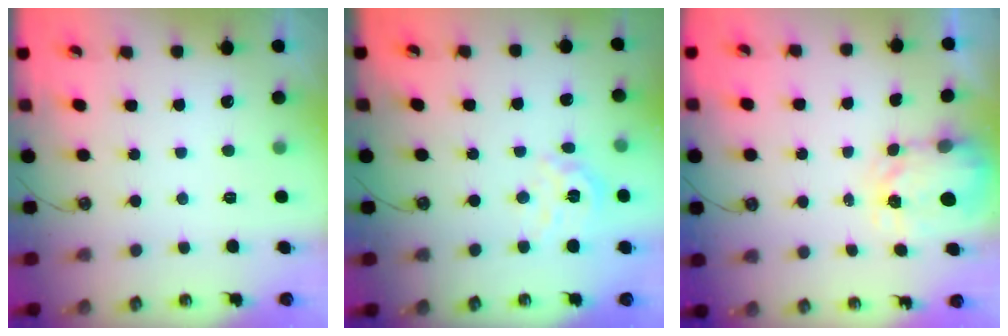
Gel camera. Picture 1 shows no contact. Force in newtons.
{"total": 9.9, "press": 9.9, "slide": 0.8}
{"total": 3.8, "press": 3.8, "slide": 0.4}